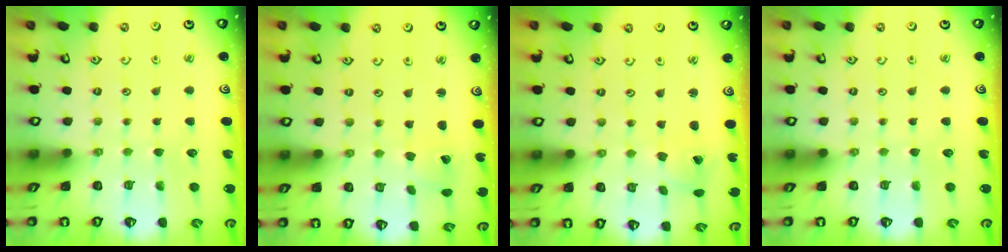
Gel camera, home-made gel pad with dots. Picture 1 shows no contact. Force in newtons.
{"total": 1.7, "press": 1.7, "slide": 0.0}
{"total": 1.2, "press": 1.2, "slide": 0.1}
{"total": 0.0}